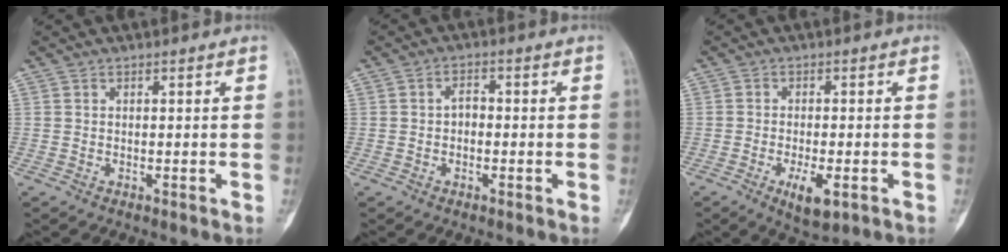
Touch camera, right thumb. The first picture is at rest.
{"total": 2.6, "force": [-0.2, 1.8, 1.9], "torque": [-0.024, 0.011, -0.008]}
{"total": 5.7, "force": [-2.4, 2.2, 4.7], "torque": [-0.078, -0.006, -0.033]}